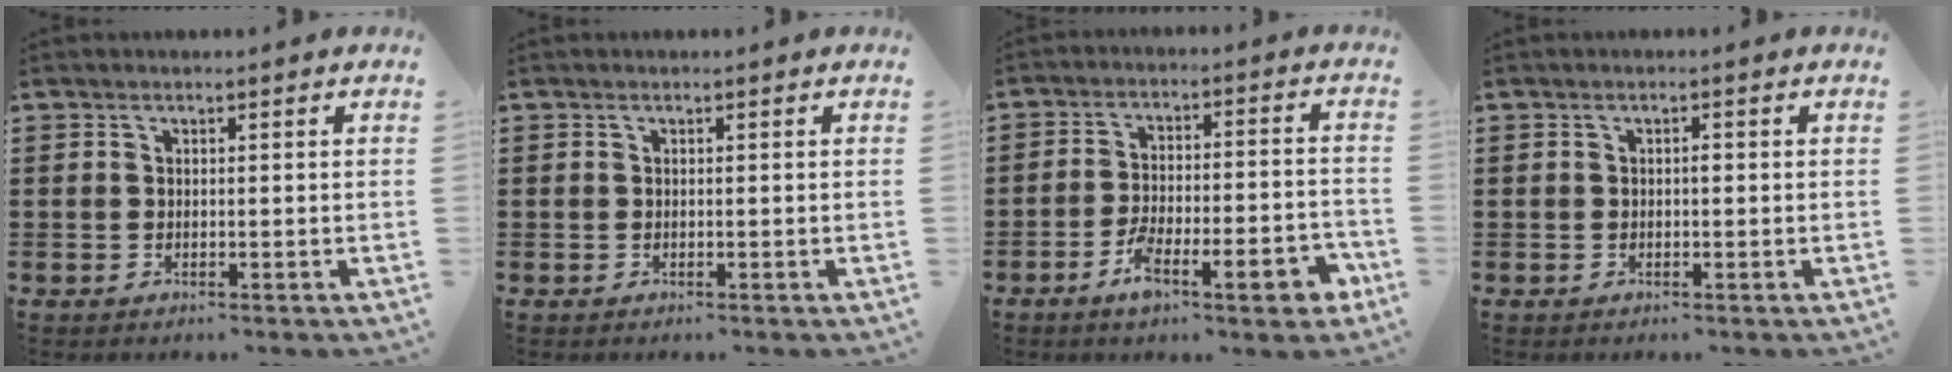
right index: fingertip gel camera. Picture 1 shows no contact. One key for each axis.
{"total": 0.0}
{"total": 9.9, "fx": -4.8, "fy": 2.8, "fz": 8.1, "tx": -0.149, "ty": 0.007, "tz": -0.084}
{"total": 0.7, "fx": -0.1, "fy": 0.2, "fz": 0.7, "tx": -0.015, "ty": -0.002, "tz": -0.001}